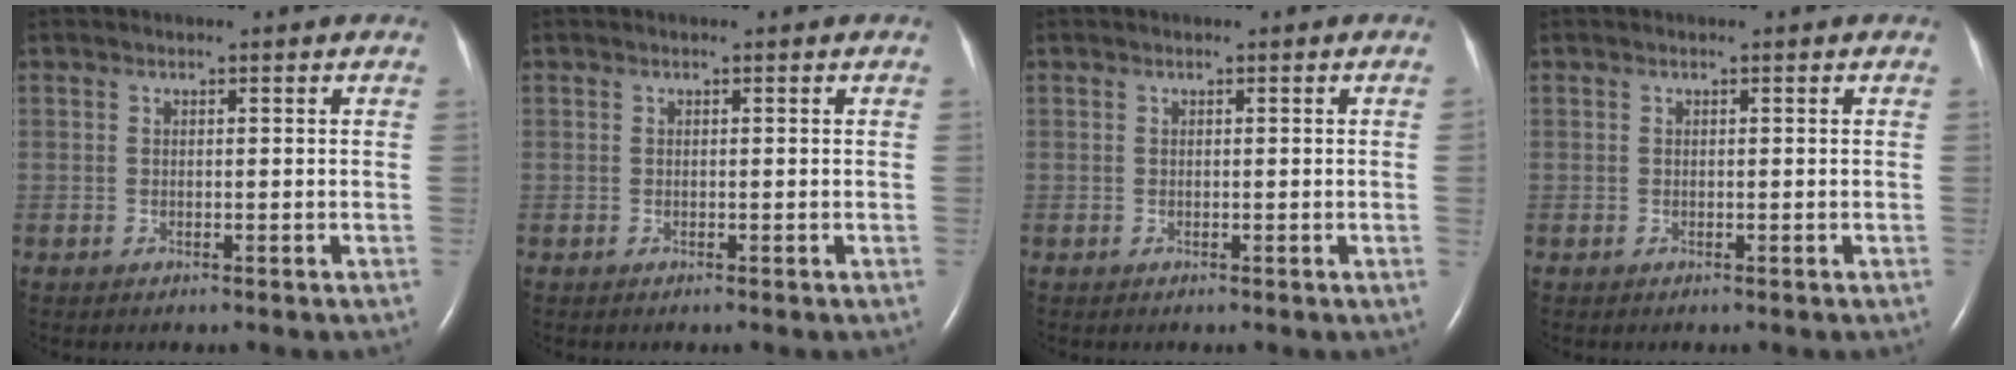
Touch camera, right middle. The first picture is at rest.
{"total": 0.0}
{"total": 0.6, "force": [0.0, -0.2, 0.5], "torque": [-0.008, 0.000, 0.000]}
{"total": 0.0}